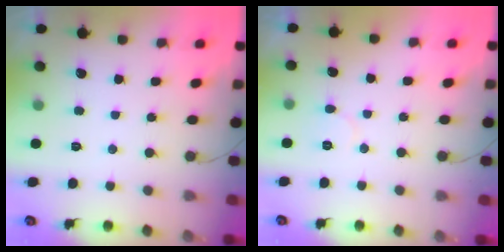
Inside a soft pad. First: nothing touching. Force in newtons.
{"total": 3.9, "press": 3.8, "slide": 0.5}